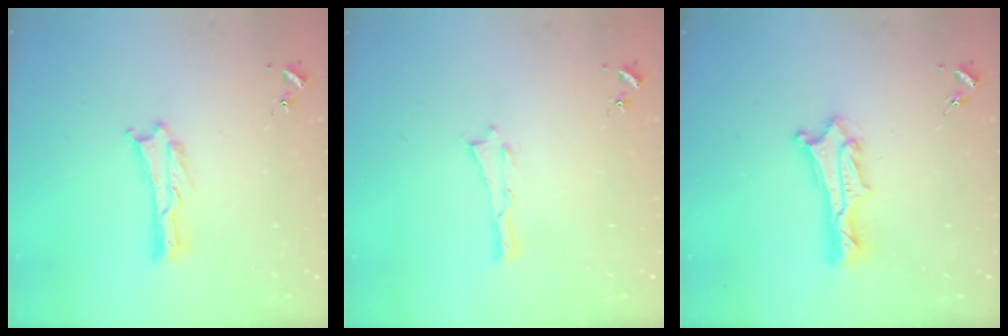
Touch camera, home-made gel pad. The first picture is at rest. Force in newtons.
{"total": 0.0}
{"total": 2.4, "press": 2.4, "slide": 0.3}